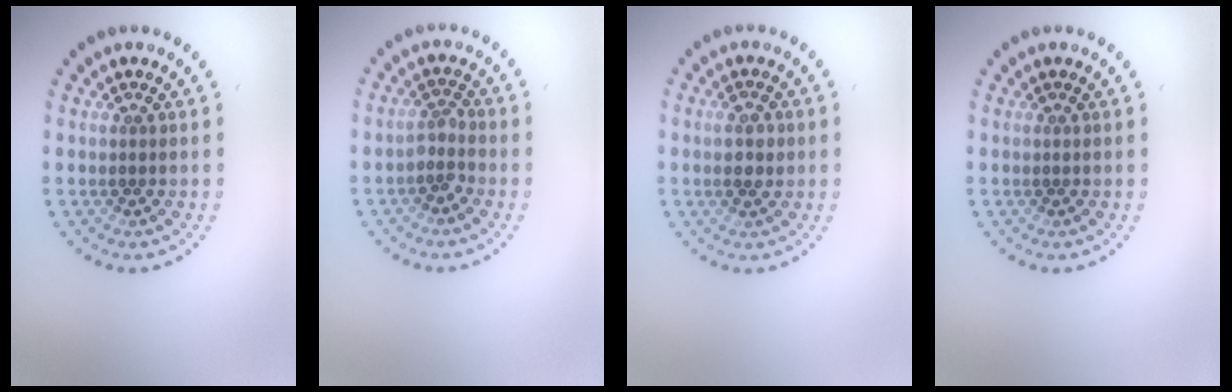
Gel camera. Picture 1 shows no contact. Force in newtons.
{"total": 1.7, "press": 1.3, "slide": 1.1}
{"total": 2.1, "press": 2.1, "slide": 0.2}
{"total": 0.0}